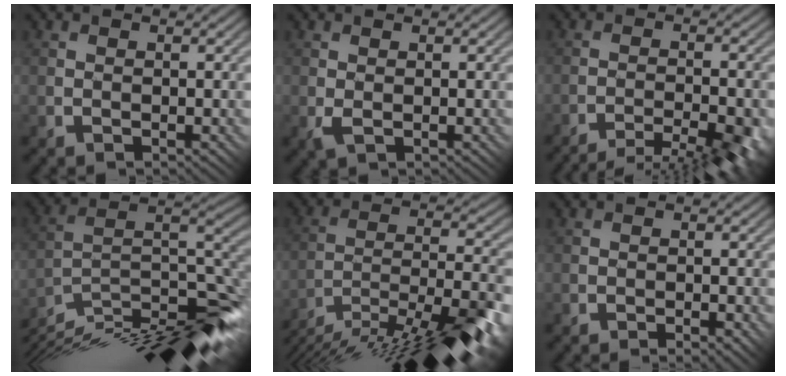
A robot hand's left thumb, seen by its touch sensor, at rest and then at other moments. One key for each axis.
{"total": 1.5, "fx": -0.3, "fy": 1.0, "fz": 1.1, "tx": -0.029, "ty": -0.005, "tz": -0.006}
{"total": 8.3, "fx": -7.1, "fy": 1.3, "fz": 4.2, "tx": -0.059, "ty": 0.005, "tz": -0.096}
{"total": 14.2, "fx": -10.6, "fy": 2.4, "fz": 9.2, "tx": -0.182, "ty": 0.011, "tz": -0.185}
{"total": 17.7, "fx": -14.4, "fy": 3.2, "fz": 9.8, "tx": -0.154, "ty": -0.001, "tz": -0.233}
{"total": 1.3, "fx": -1.0, "fy": 0.5, "fz": 0.6, "tx": -0.004, "ty": 0.001, "tz": -0.015}